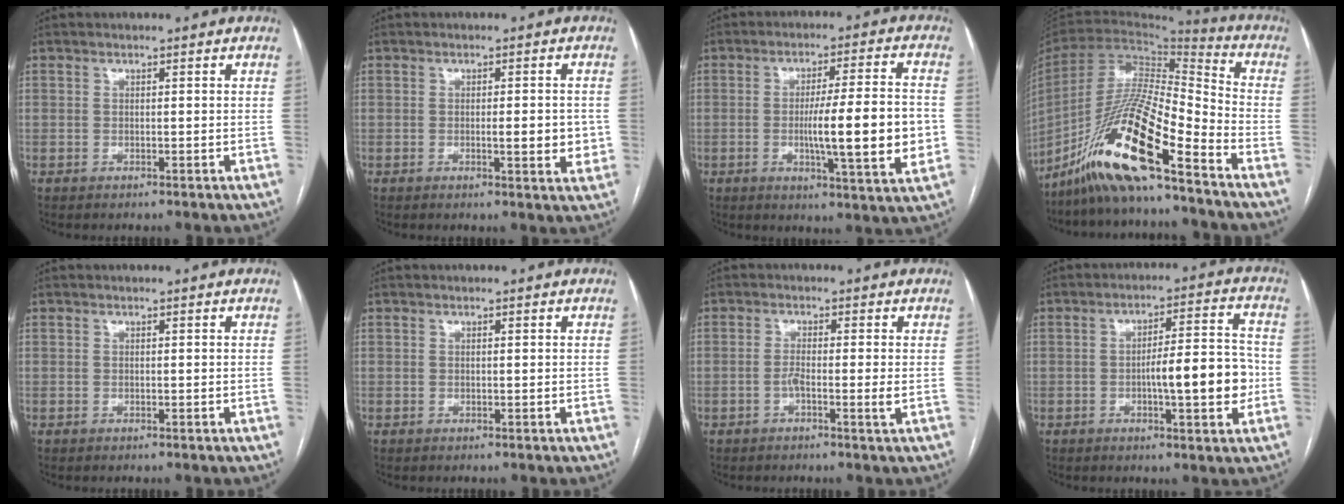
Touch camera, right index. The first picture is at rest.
{"total": 4.5, "force": [-0.4, 1.1, 4.3], "torque": [-0.058, -0.004, -0.005]}
{"total": 13.8, "force": [-1.9, 0.6, 13.6], "torque": [-0.208, -0.006, -0.030]}
{"total": 18.6, "force": [-12.4, 1.3, 13.8], "torque": [-0.285, -0.022, -0.234]}
{"total": 0.0}
{"total": 0.0}
{"total": 2.8, "force": [-0.8, -0.1, 2.7], "torque": [-0.049, -0.002, -0.016]}
{"total": 10.2, "force": [-2.0, 1.6, 9.9], "torque": [-0.149, 0.016, -0.027]}